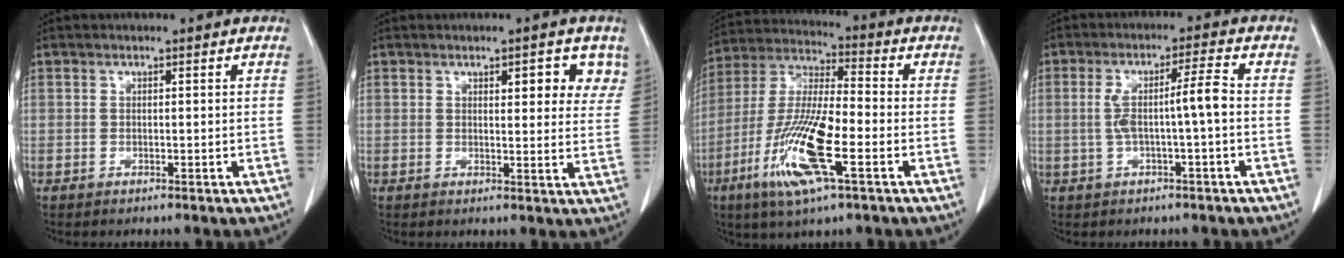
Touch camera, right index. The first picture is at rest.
{"total": 6.2, "force": [3.6, 2.2, 4.6], "torque": [-0.039, -0.001, 0.040]}
{"total": 15.4, "force": [-5.7, 2.3, 14.2], "torque": [-0.294, -0.020, -0.107]}
{"total": 6.1, "force": [-0.4, 0.1, 6.1], "torque": [-0.115, 0.020, -0.003]}